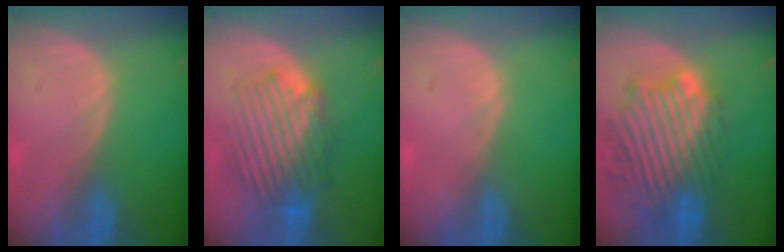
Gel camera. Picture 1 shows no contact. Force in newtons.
{"total": 8.8, "press": 8.5, "slide": 2.2}
{"total": 0.0}
{"total": 12.9, "press": 11.5, "slide": 5.8}